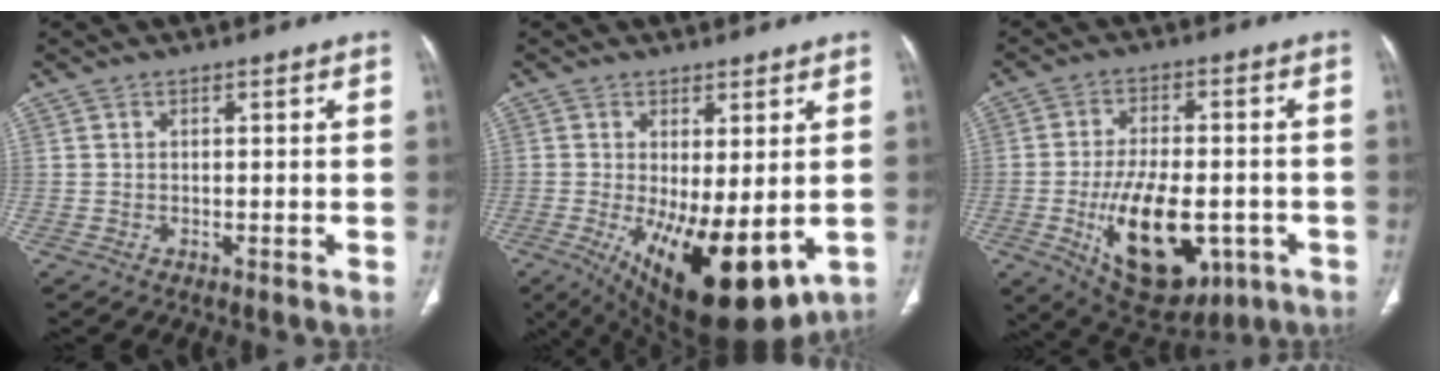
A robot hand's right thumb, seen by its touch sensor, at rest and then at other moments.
{"total": 16.7, "force": [-3.7, 6.7, 14.9], "torque": [-0.225, -0.028, -0.030]}
{"total": 18.2, "force": [-5.3, 9.6, 14.6], "torque": [-0.216, 0.007, -0.059]}